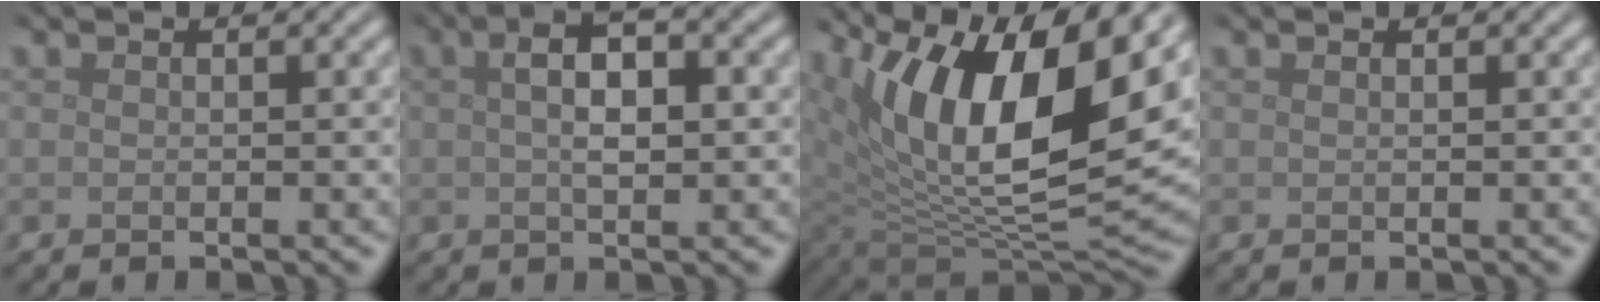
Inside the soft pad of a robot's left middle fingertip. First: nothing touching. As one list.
[{"total": 4.6, "force": [1.0, 1.6, 4.2], "torque": [-0.074, 0.008, 0.013]}, {"total": 15.0, "force": [6.4, 6.5, 11.9], "torque": [-0.201, 0.006, 0.110]}, {"total": 0.0}]